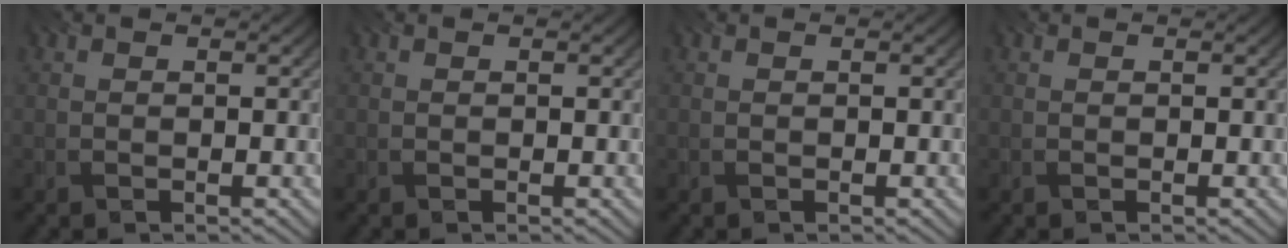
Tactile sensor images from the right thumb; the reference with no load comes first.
{"total": 0.0}
{"total": 0.0}
{"total": 0.0}